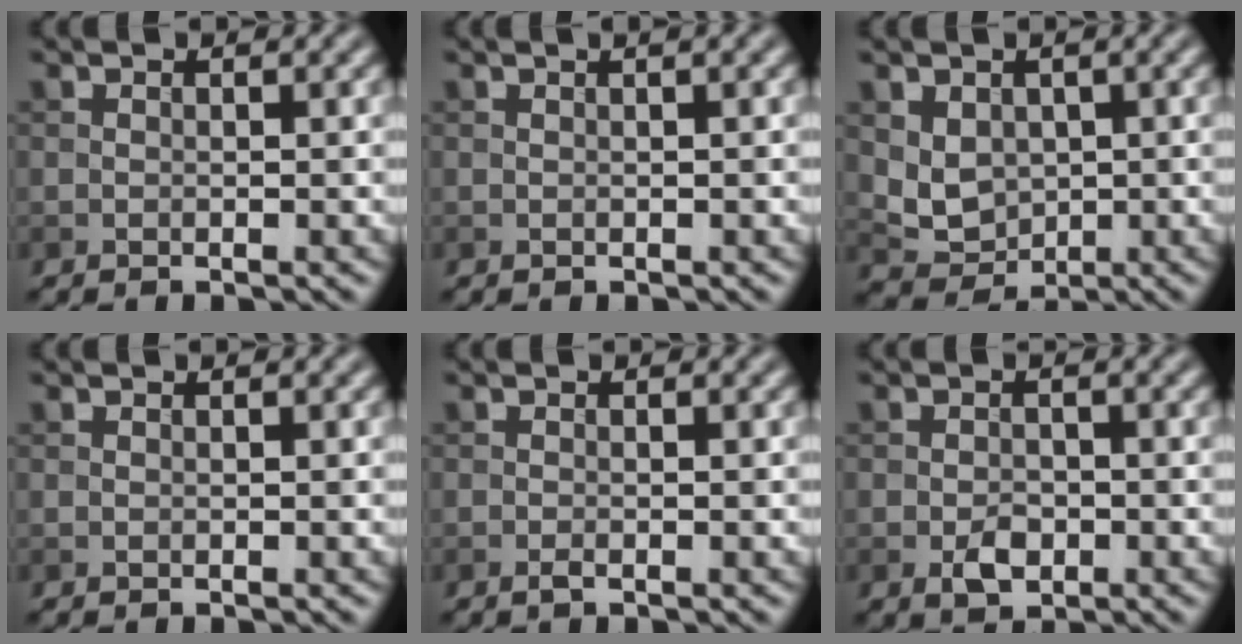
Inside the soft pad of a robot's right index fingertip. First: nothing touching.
{"total": 0.9, "force": [0.4, 0.2, 0.8], "torque": [-0.010, 0.008, 0.002]}
{"total": 3.5, "force": [0.5, 2.8, 1.9], "torque": [-0.038, -0.008, 0.017]}
{"total": 0.0}
{"total": 0.6, "force": [-0.3, 0.1, 0.4], "torque": [-0.010, 0.000, -0.007]}
{"total": 2.2, "force": [-0.8, 1.4, 1.5], "torque": [-0.024, 0.000, -0.016]}